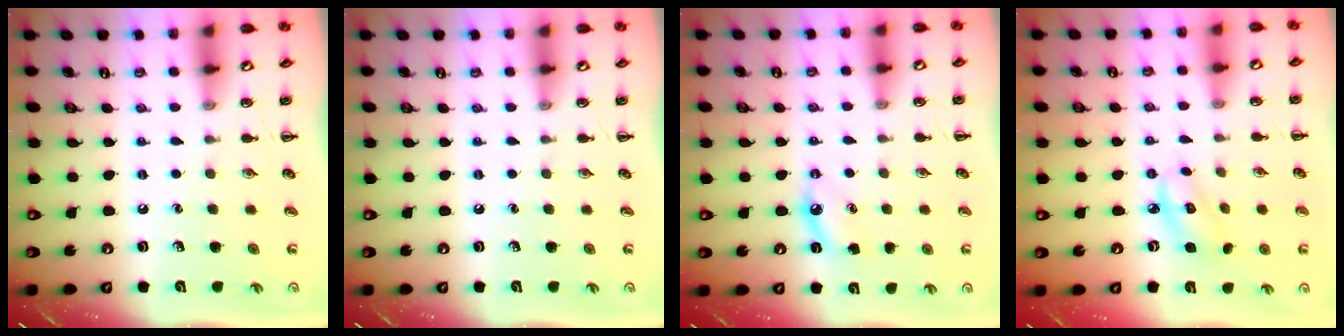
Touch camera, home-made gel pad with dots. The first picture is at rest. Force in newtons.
{"total": 0.0}
{"total": 5.9, "press": 5.6, "slide": 1.9}
{"total": 4.0, "press": 3.9, "slide": 0.5}